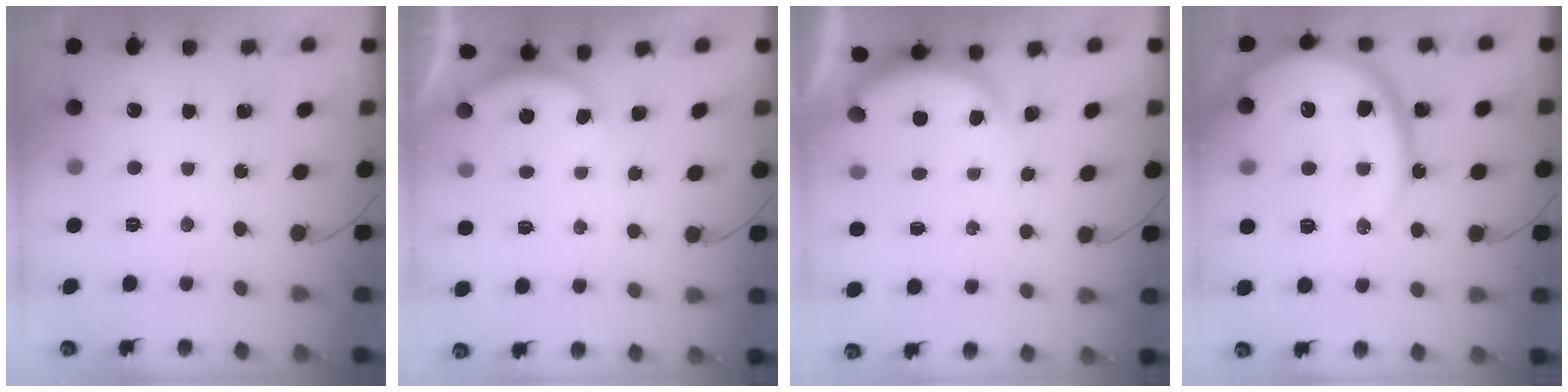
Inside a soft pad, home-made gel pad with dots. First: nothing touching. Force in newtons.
{"total": 2.5, "press": 2.5, "slide": 0.5}
{"total": 1.8, "press": 1.8, "slide": 0.5}
{"total": 24.3, "press": 24.2, "slide": 2.4}